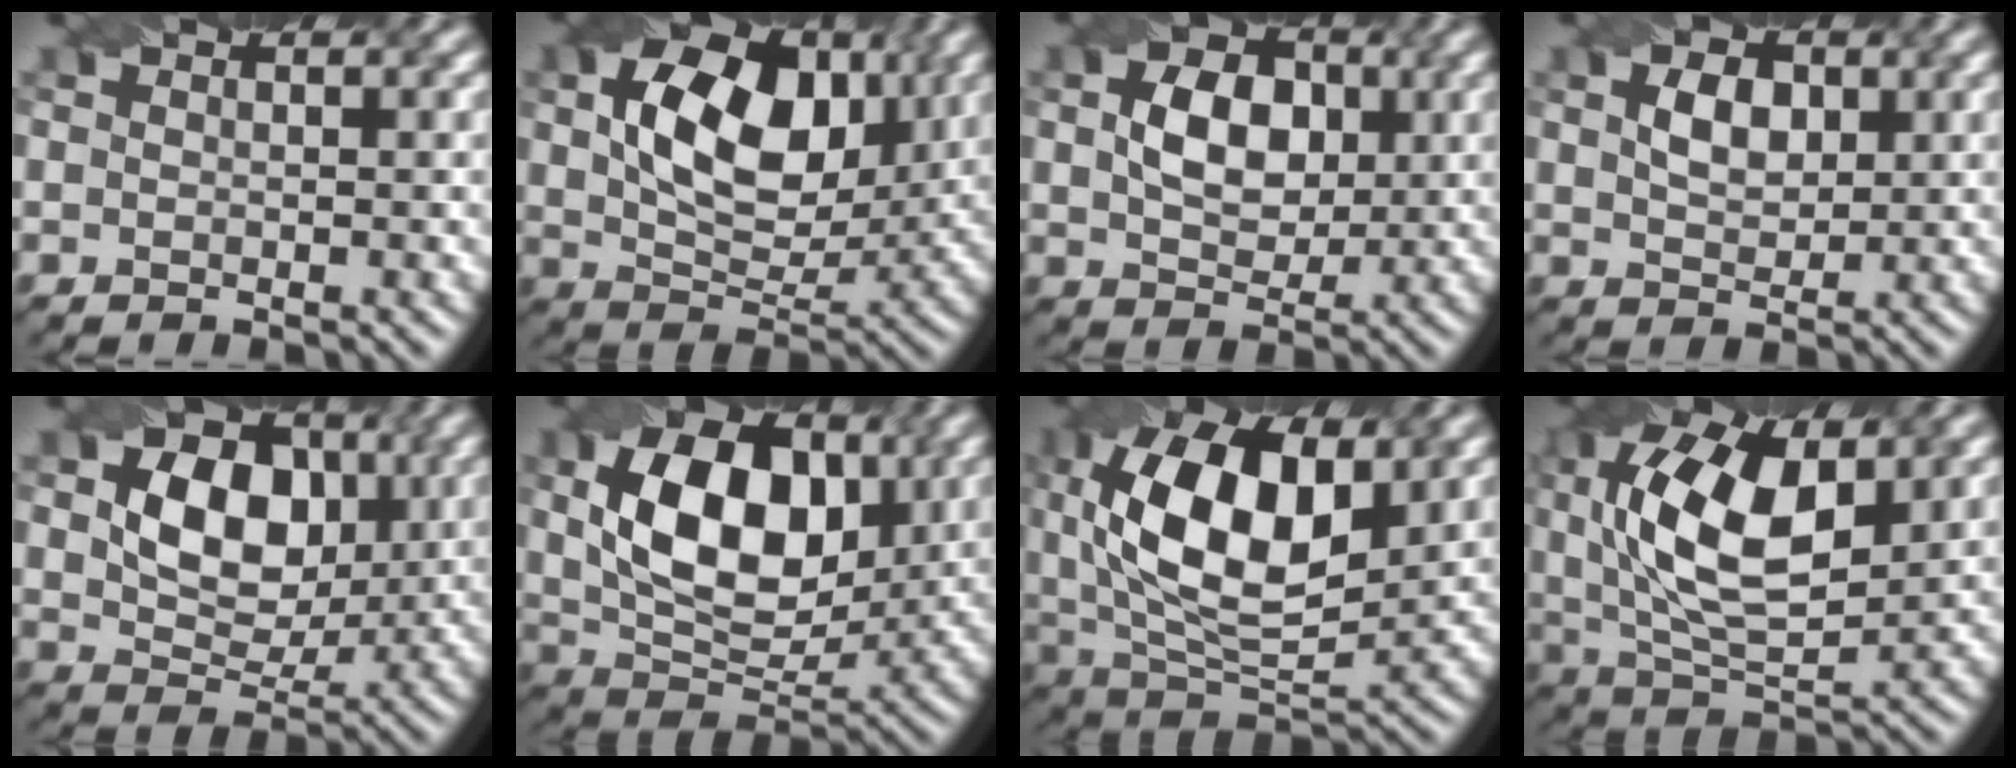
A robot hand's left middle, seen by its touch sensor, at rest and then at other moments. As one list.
[{"total": 10.2, "force": [2.8, 6.3, 7.5], "torque": [-0.133, 0.005, 0.047]}, {"total": 5.6, "force": [1.0, 3.9, 3.9], "torque": [-0.077, 0.002, 0.012]}, {"total": 3.1, "force": [1.0, 2.0, 2.1], "torque": [-0.046, 0.003, 0.020]}, {"total": 8.1, "force": [1.6, 5.7, 5.5], "torque": [-0.106, -0.001, 0.026]}, {"total": 10.8, "force": [2.1, 6.6, 8.4], "torque": [-0.150, 0.004, 0.038]}, {"total": 11.7, "force": [2.8, 5.9, 9.8], "torque": [-0.180, 0.006, 0.045]}, {"total": 10.6, "force": [2.6, 5.0, 9.0], "torque": [-0.171, 0.008, 0.040]}]